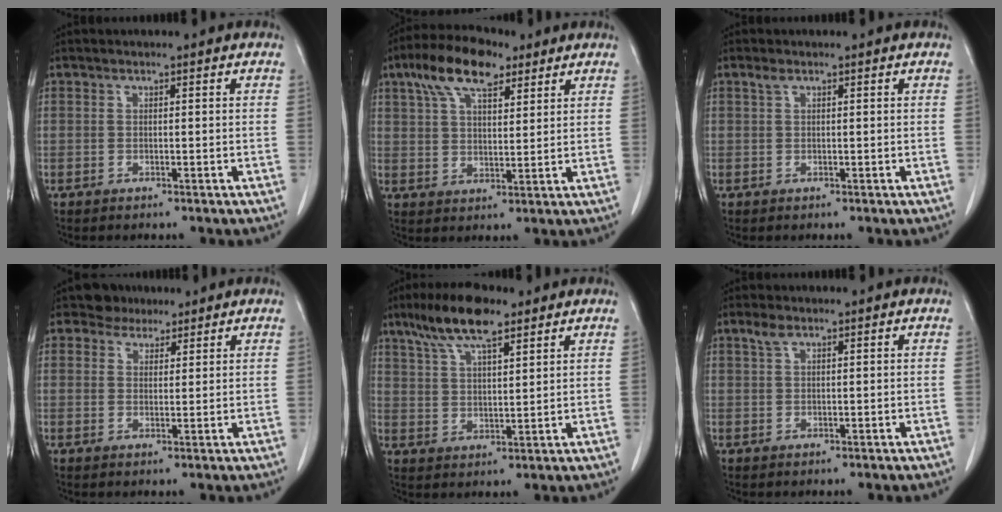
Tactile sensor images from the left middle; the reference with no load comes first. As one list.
[{"total": 10.7, "force": [6.5, 4.1, 7.4], "torque": [-0.142, 0.025, 0.119]}, {"total": 0.8, "force": [0.5, 0.2, 0.5], "torque": [-0.014, 0.009, 0.012]}, {"total": 3.4, "force": [2.7, 2.1, 0.1], "torque": [0.002, 0.009, 0.042]}, {"total": 10.0, "force": [7.0, 2.4, 6.7], "torque": [-0.131, 0.015, 0.129]}, {"total": 1.6, "force": [1.1, 0.5, 1.0], "torque": [-0.025, 0.010, 0.024]}]